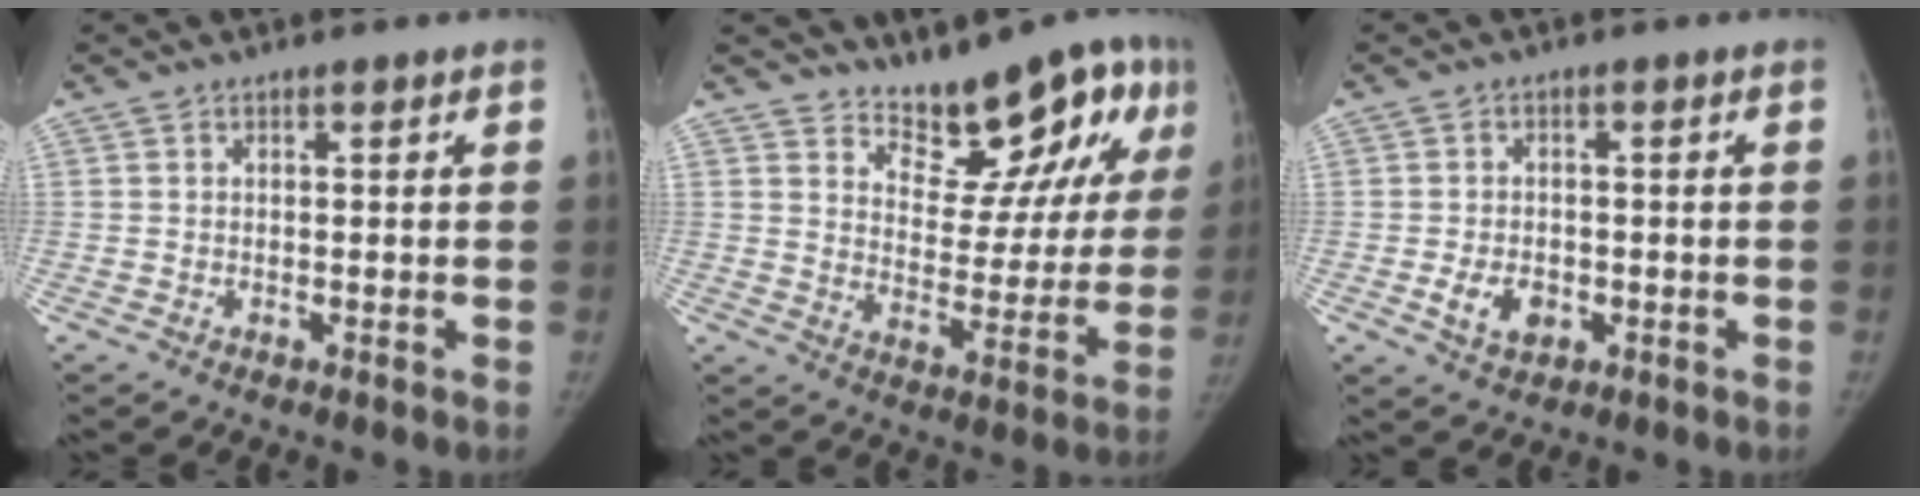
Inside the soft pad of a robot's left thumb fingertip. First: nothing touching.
{"total": 14.7, "force": [10.8, 6.0, 8.0], "torque": [-0.058, -0.073, 0.158]}
{"total": 4.5, "force": [-1.2, 2.9, 3.2], "torque": [-0.055, 0.000, -0.016]}